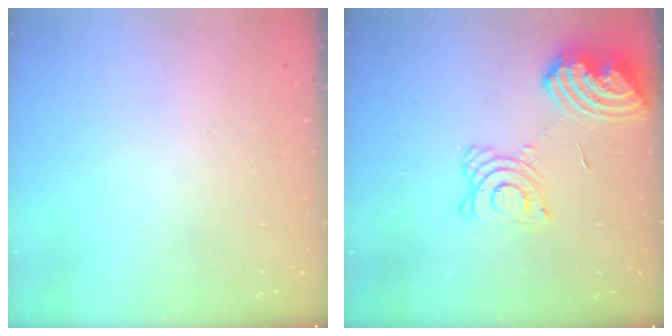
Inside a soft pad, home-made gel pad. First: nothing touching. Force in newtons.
{"total": 14.4, "press": 14.3, "slide": 1.5}